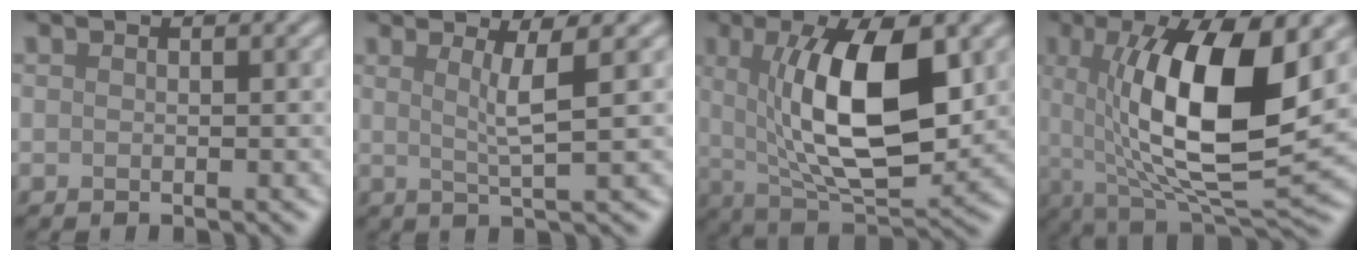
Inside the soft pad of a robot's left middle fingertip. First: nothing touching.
{"total": 3.4, "force": [1.0, 0.5, 3.2], "torque": [-0.053, 0.000, 0.019]}
{"total": 11.4, "force": [2.0, 4.4, 10.3], "torque": [-0.162, -0.005, 0.035]}
{"total": 13.1, "force": [2.0, 4.5, 12.1], "torque": [-0.196, -0.011, 0.036]}